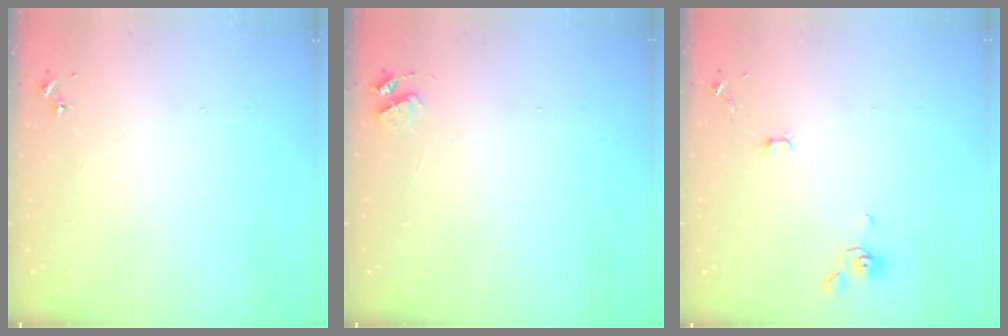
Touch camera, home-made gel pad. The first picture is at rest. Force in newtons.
{"total": 4.4, "press": 4.3, "slide": 0.6}
{"total": 4.6, "press": 4.6, "slide": 0.7}